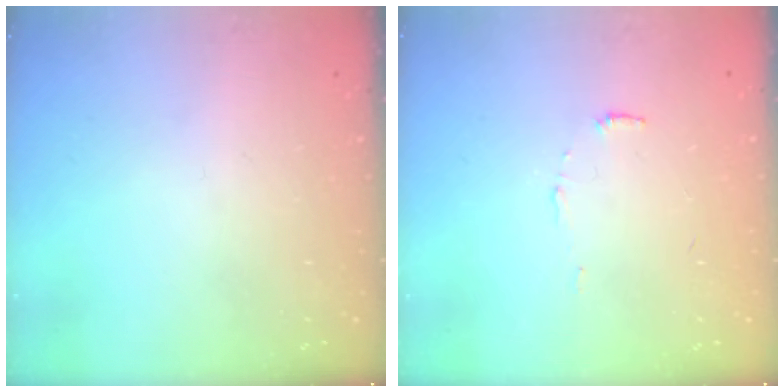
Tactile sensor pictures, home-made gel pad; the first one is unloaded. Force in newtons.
{"total": 6.5, "press": 6.5, "slide": 0.5}